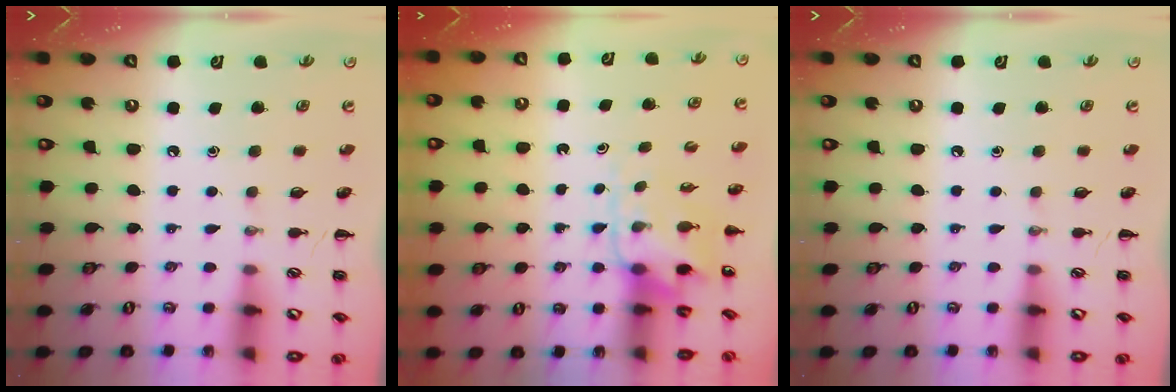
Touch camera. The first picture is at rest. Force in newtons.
{"total": 4.9, "press": 4.9, "slide": 0.6}
{"total": 0.0}